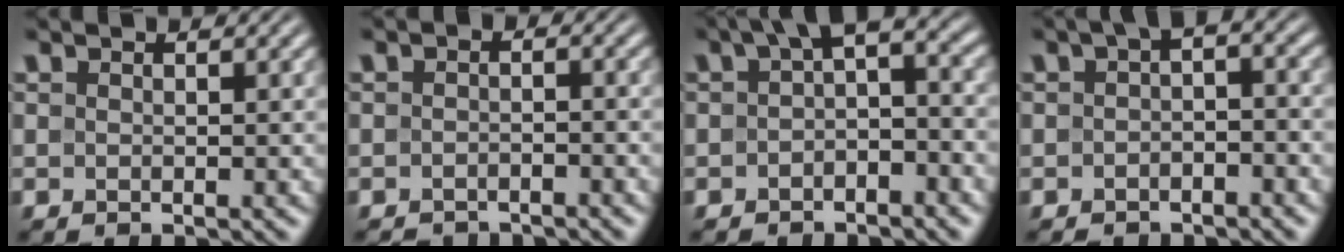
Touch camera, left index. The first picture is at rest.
{"total": 2.6, "force": [-2.4, 0.9, 0.8], "torque": [-0.007, -0.002, -0.041]}
{"total": 4.3, "force": [-0.2, 2.2, 3.7], "torque": [-0.041, 0.015, -0.016]}
{"total": 3.1, "force": [-1.1, 1.6, 2.4], "torque": [-0.029, 0.009, -0.026]}